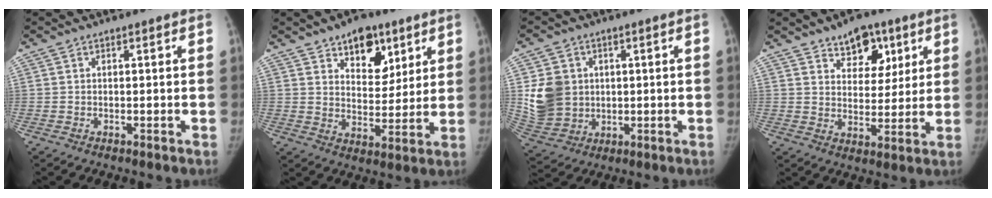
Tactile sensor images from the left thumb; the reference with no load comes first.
{"total": 11.2, "force": [6.5, 6.7, 6.1], "torque": [-0.049, -0.034, 0.102]}
{"total": 10.8, "force": [1.5, 9.3, 5.3], "torque": [-0.081, -0.005, 0.045]}
{"total": 9.9, "force": [5.8, 6.3, 4.9], "torque": [-0.032, -0.028, 0.089]}